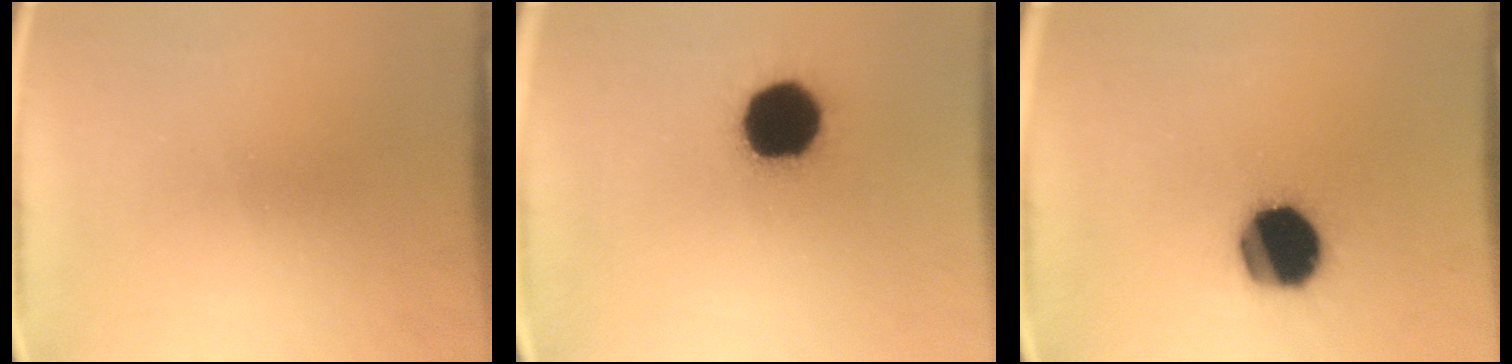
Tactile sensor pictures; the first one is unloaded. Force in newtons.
{"total": 18.5}
{"total": 18.9}